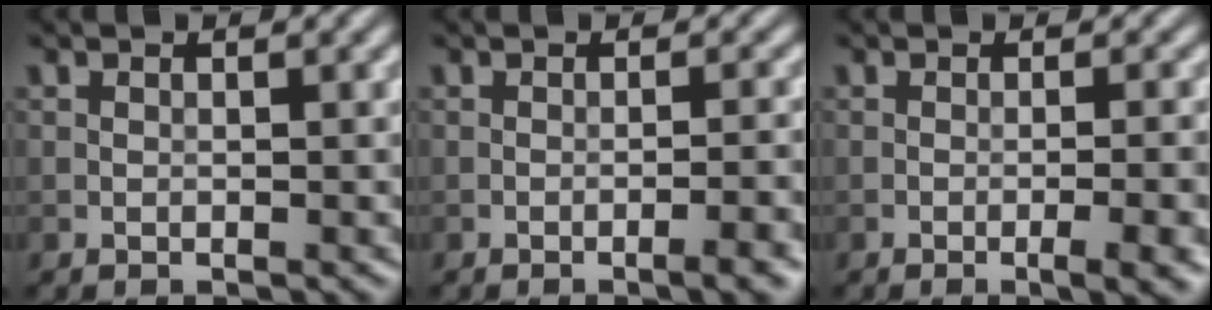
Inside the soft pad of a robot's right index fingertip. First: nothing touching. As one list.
[{"total": 3.8, "force": [-1.6, 0.9, 3.3], "torque": [-0.037, 0.006, -0.025]}, {"total": 5.4, "force": [-1.7, 1.7, 4.8], "torque": [-0.049, 0.001, -0.015]}]